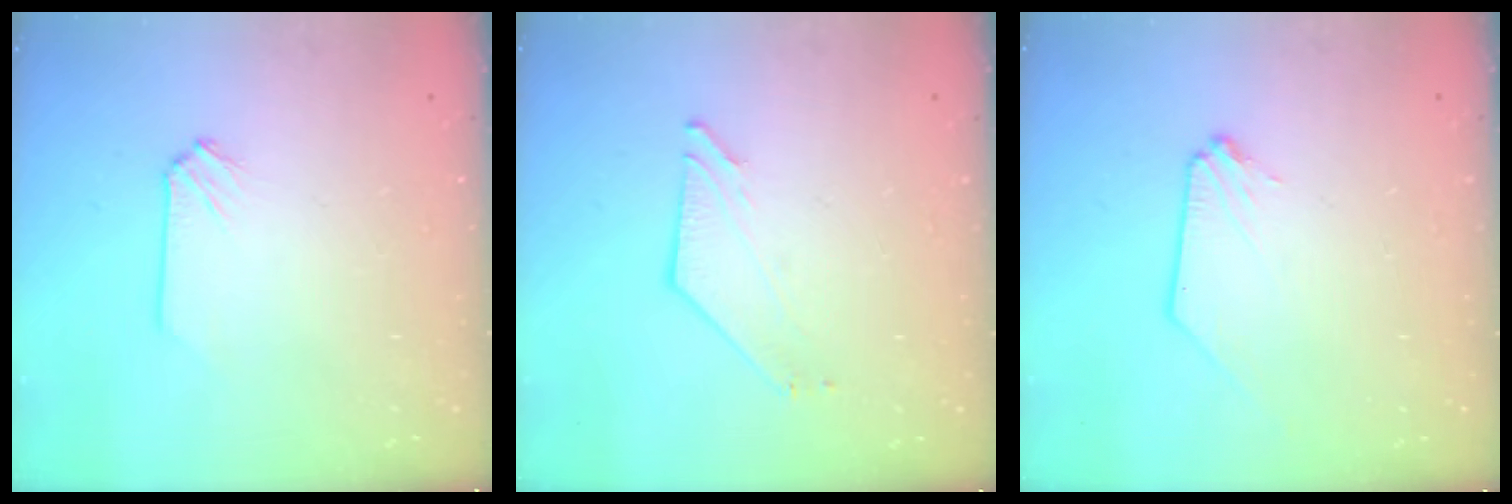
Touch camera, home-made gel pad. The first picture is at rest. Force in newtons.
{"total": 3.1, "press": 3.1, "slide": 0.2}
{"total": 0.0}